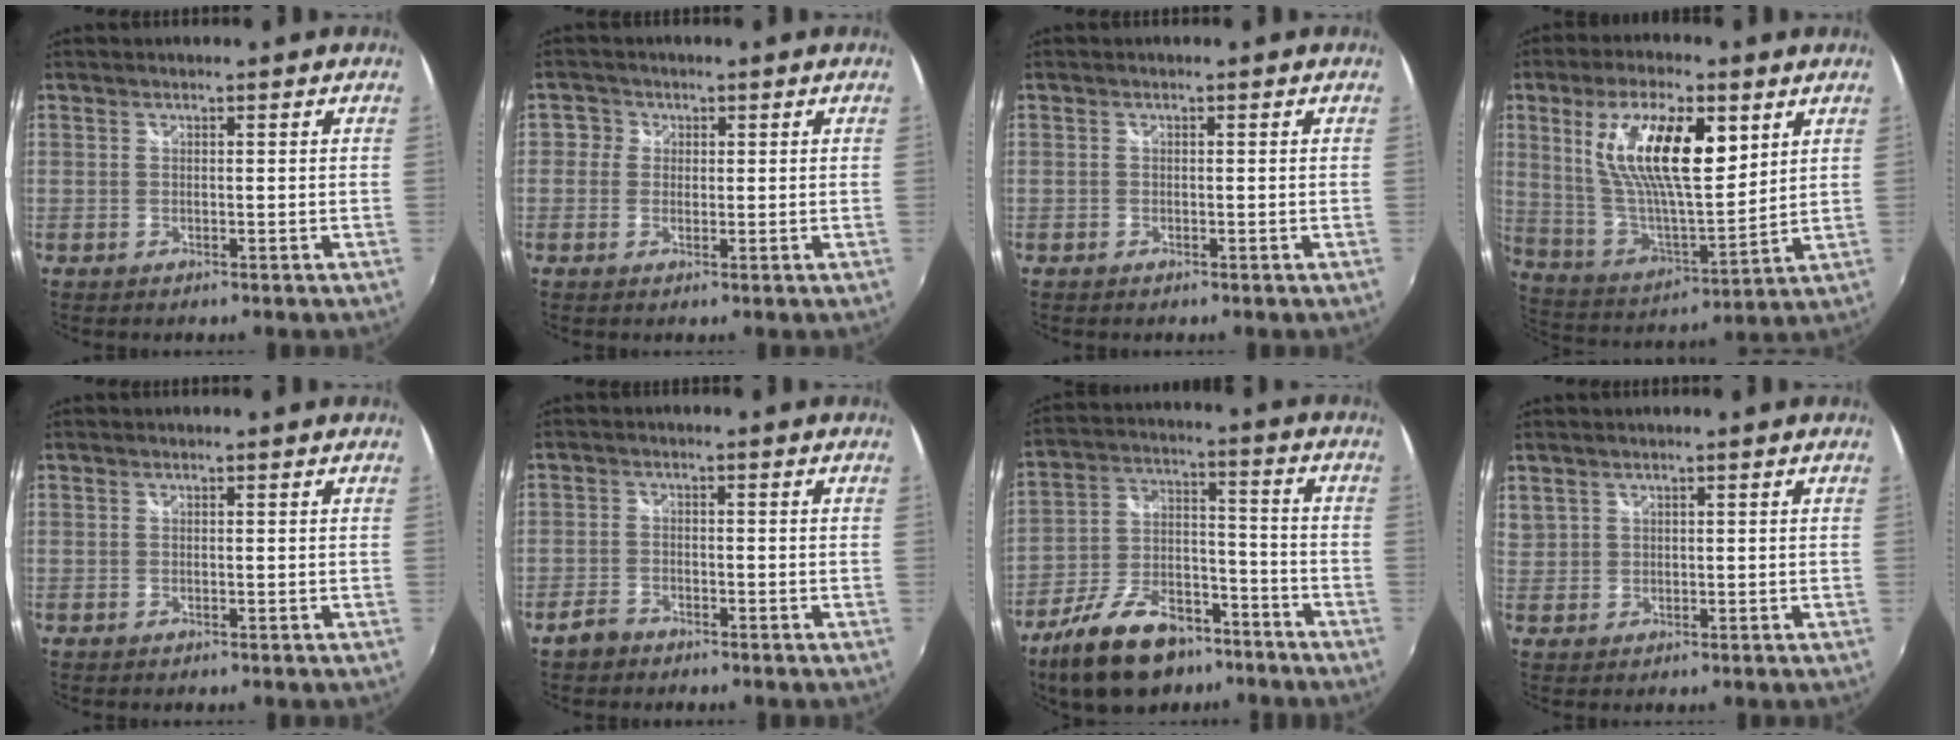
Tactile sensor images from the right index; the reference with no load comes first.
{"total": 2.5, "force": [-0.1, 2.5, 0.3], "torque": [0.001, 0.003, -0.008]}
{"total": 0.6, "force": [-0.5, 0.4, 0.1], "torque": [-0.003, -0.002, -0.011]}
{"total": 18.8, "force": [7.2, 6.6, 16.1], "torque": [-0.299, 0.003, 0.139]}
{"total": 0.0}
{"total": 3.3, "force": [-2.6, 1.9, 0.9], "torque": [-0.033, 0.005, -0.047]}
{"total": 18.4, "force": [-12.7, 9.2, 9.6], "torque": [-0.199, 0.004, -0.206]}
{"total": 3.2, "force": [2.0, 2.4, 0.7], "torque": [-0.006, 0.008, 0.045]}